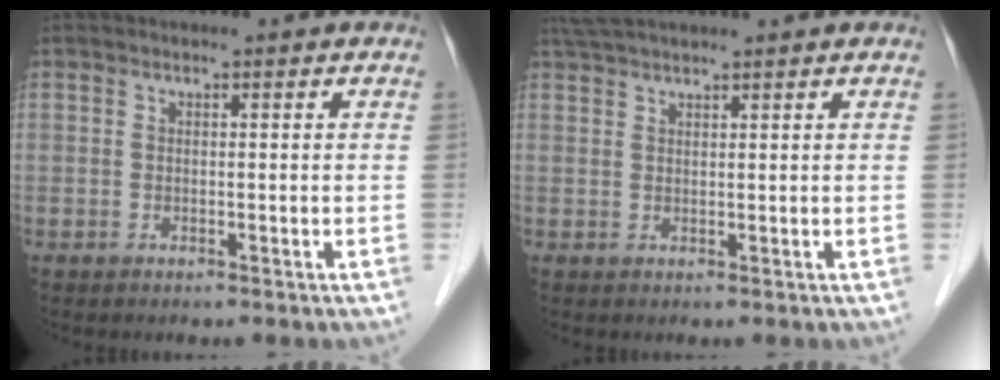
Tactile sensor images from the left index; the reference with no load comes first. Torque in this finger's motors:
{"motor_torque": [0.37, -1.03, 0.74, 0.19]}